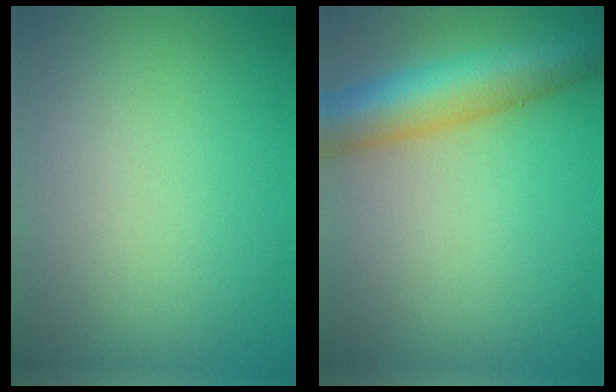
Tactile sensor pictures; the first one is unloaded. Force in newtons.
{"total": 8.8, "press": 8.8, "slide": 0.2}